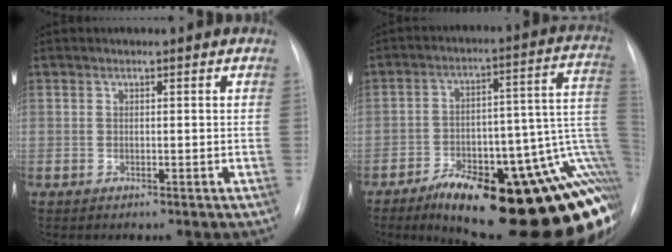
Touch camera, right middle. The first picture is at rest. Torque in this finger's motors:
{"motor_torque": [1.11, -1.03, 1.05, 0.21]}